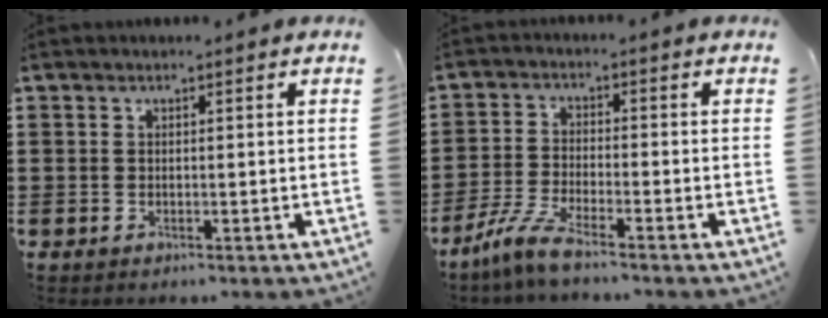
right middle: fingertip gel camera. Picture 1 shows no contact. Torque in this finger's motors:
{"motor_torque": [1.44, -0.68, 0.25, 0.12]}